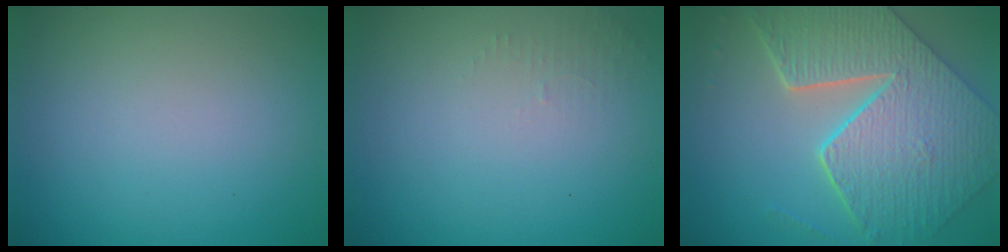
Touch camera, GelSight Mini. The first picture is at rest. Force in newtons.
{"total": 1.0, "press": 0.9, "slide": 0.3}
{"total": 9.3, "press": 6.7, "slide": 6.4}